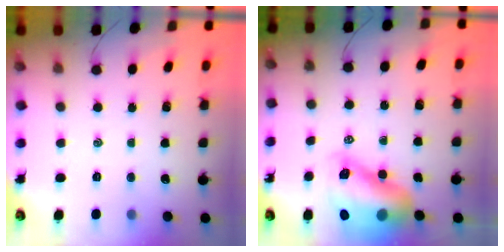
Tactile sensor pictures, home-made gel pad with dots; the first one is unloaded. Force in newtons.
{"total": 15.4, "press": 14.8, "slide": 4.5}